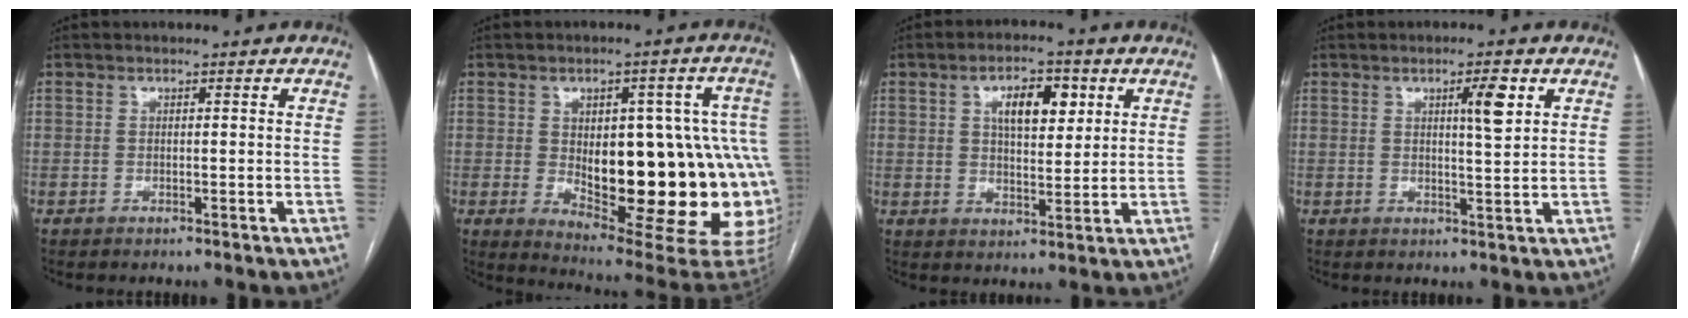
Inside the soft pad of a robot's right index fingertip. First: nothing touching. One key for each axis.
{"total": 25.4, "fx": -1.8, "fy": 9.3, "fz": 23.6, "tx": -0.234, "ty": 0.019, "tz": 0.007}
{"total": 7.6, "fx": 2.9, "fy": 3.4, "fz": 6.2, "tx": -0.099, "ty": 0.010, "tz": 0.050}
{"total": 4.5, "fx": 1.9, "fy": 0.4, "fz": 4.0, "tx": -0.061, "ty": -0.002, "tz": 0.029}